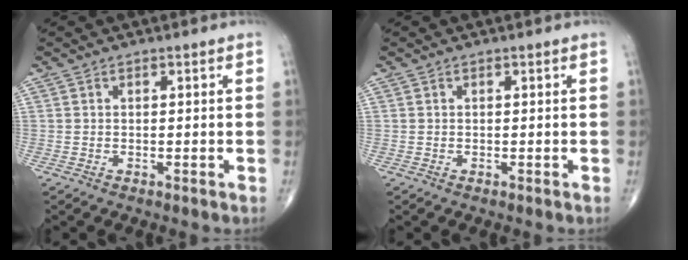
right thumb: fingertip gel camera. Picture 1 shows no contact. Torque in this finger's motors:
{"motor_torque": [0.09, 0.09, -0.14, 0.00, 0.00]}